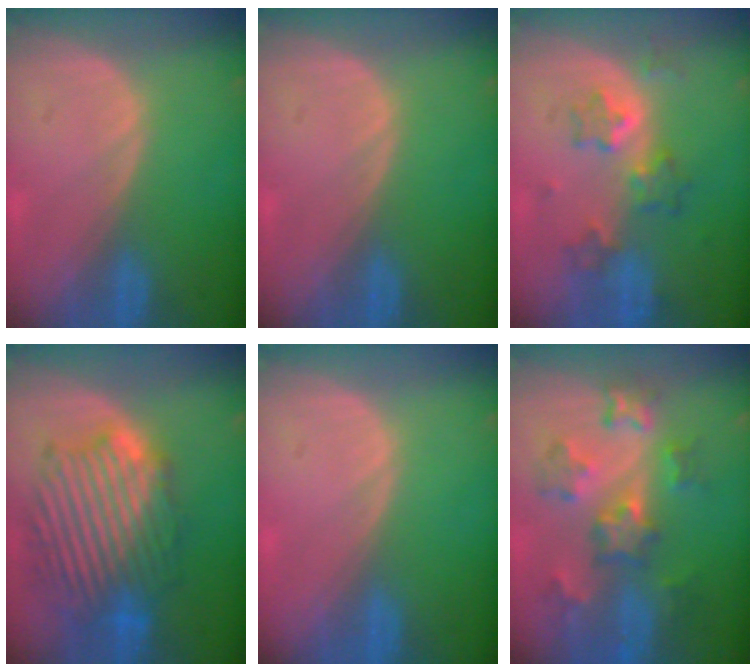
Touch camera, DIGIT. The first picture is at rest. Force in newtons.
{"total": 0.0}
{"total": 6.2, "press": 5.8, "slide": 1.9}
{"total": 12.7, "press": 12.6, "slide": 1.1}
{"total": 0.0}
{"total": 8.3, "press": 7.9, "slide": 2.5}